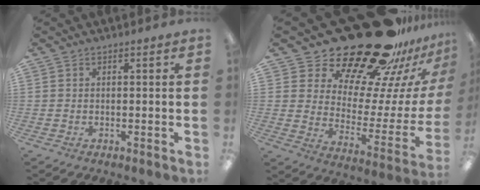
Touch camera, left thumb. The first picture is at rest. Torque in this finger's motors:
{"motor_torque": [0.36, 0.42, 1.10, -1.67, 0.07]}